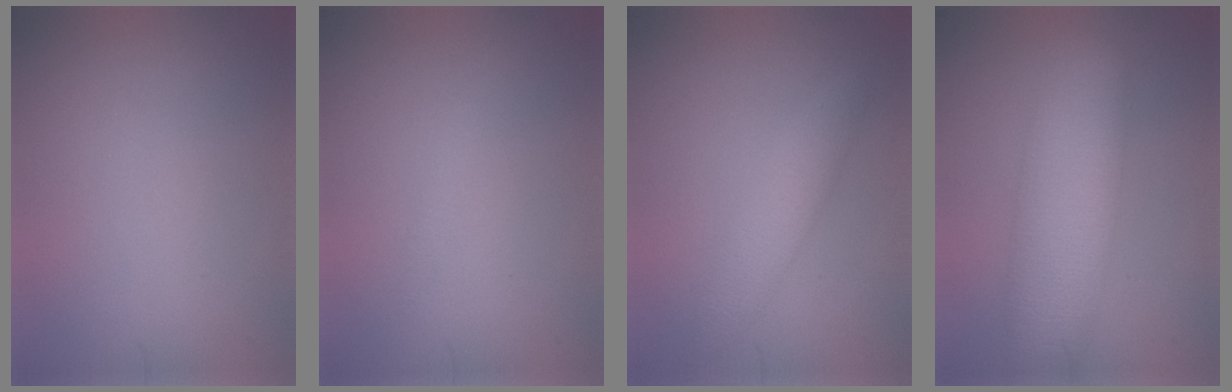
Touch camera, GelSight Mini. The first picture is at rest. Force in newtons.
{"total": 0.6, "press": 0.6, "slide": 0.0}
{"total": 2.7, "press": 2.7, "slide": 0.1}
{"total": 7.3, "press": 7.3, "slide": 0.4}